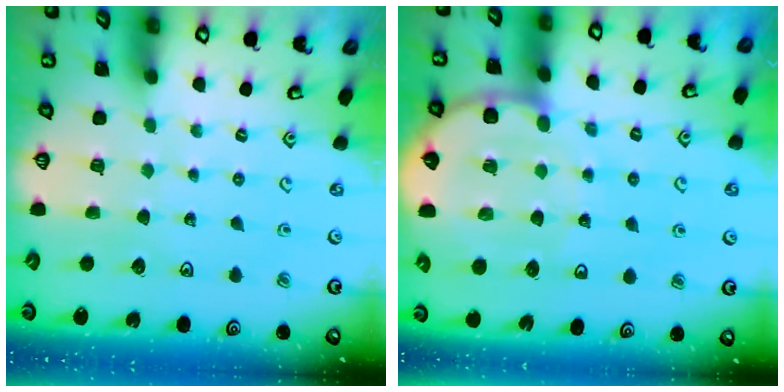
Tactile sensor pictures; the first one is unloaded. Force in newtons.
{"total": 8.5, "press": 8.4, "slide": 1.1}